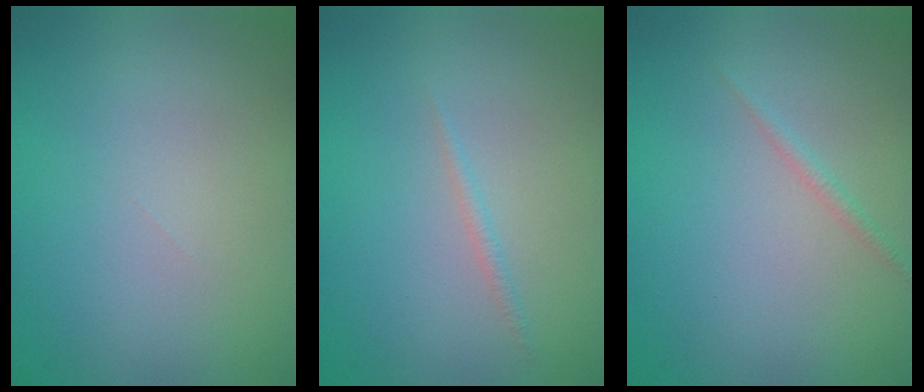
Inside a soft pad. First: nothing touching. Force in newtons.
{"total": 0.6, "press": 0.6, "slide": 0.1}
{"total": 0.8, "press": 0.8, "slide": 0.1}